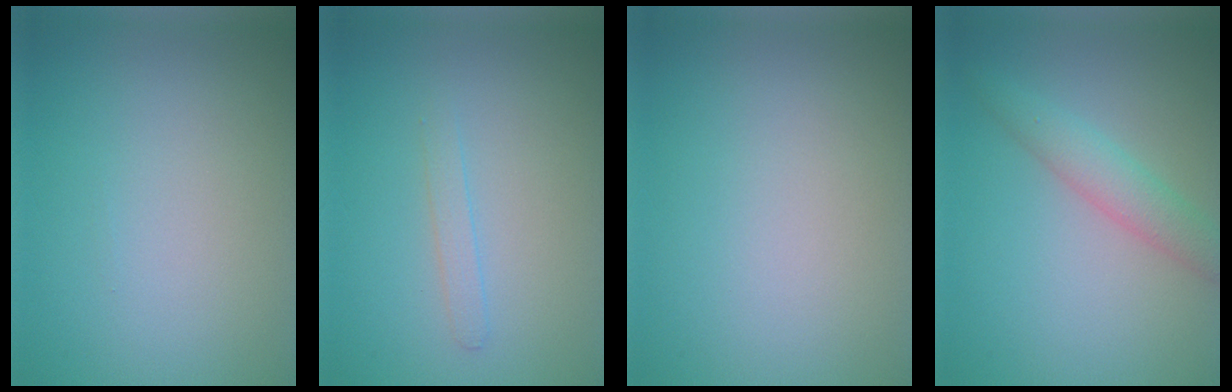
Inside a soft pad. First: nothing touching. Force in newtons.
{"total": 1.0, "press": 1.0, "slide": 0.1}
{"total": 0.0}
{"total": 2.9, "press": 2.9, "slide": 0.1}